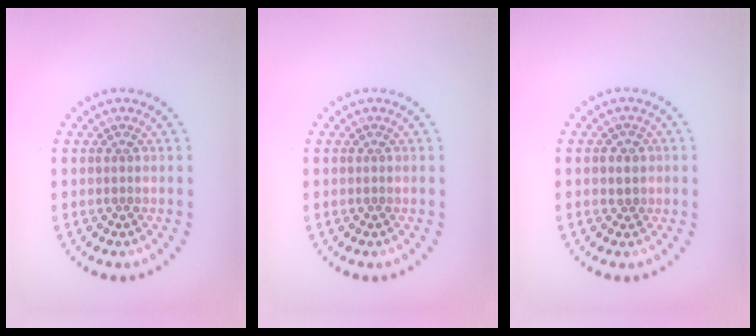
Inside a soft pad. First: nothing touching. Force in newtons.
{"total": 0.0}
{"total": 0.9, "press": 0.8, "slide": 0.4}